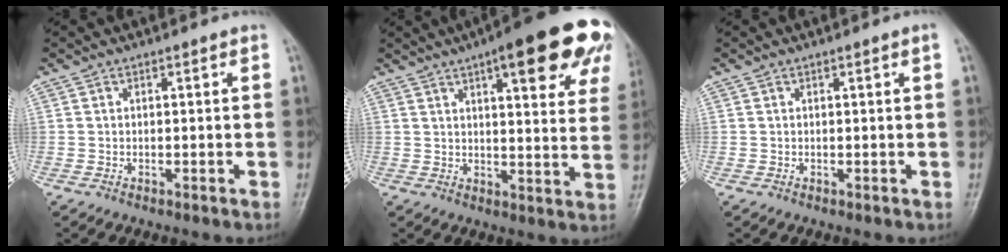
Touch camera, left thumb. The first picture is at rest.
{"total": 21.5, "force": [10.9, 6.3, 17.5], "torque": [-0.202, -0.014, 0.131]}
{"total": 0.6, "force": [0.2, -0.2, 0.5], "torque": [-0.010, 0.001, 0.002]}